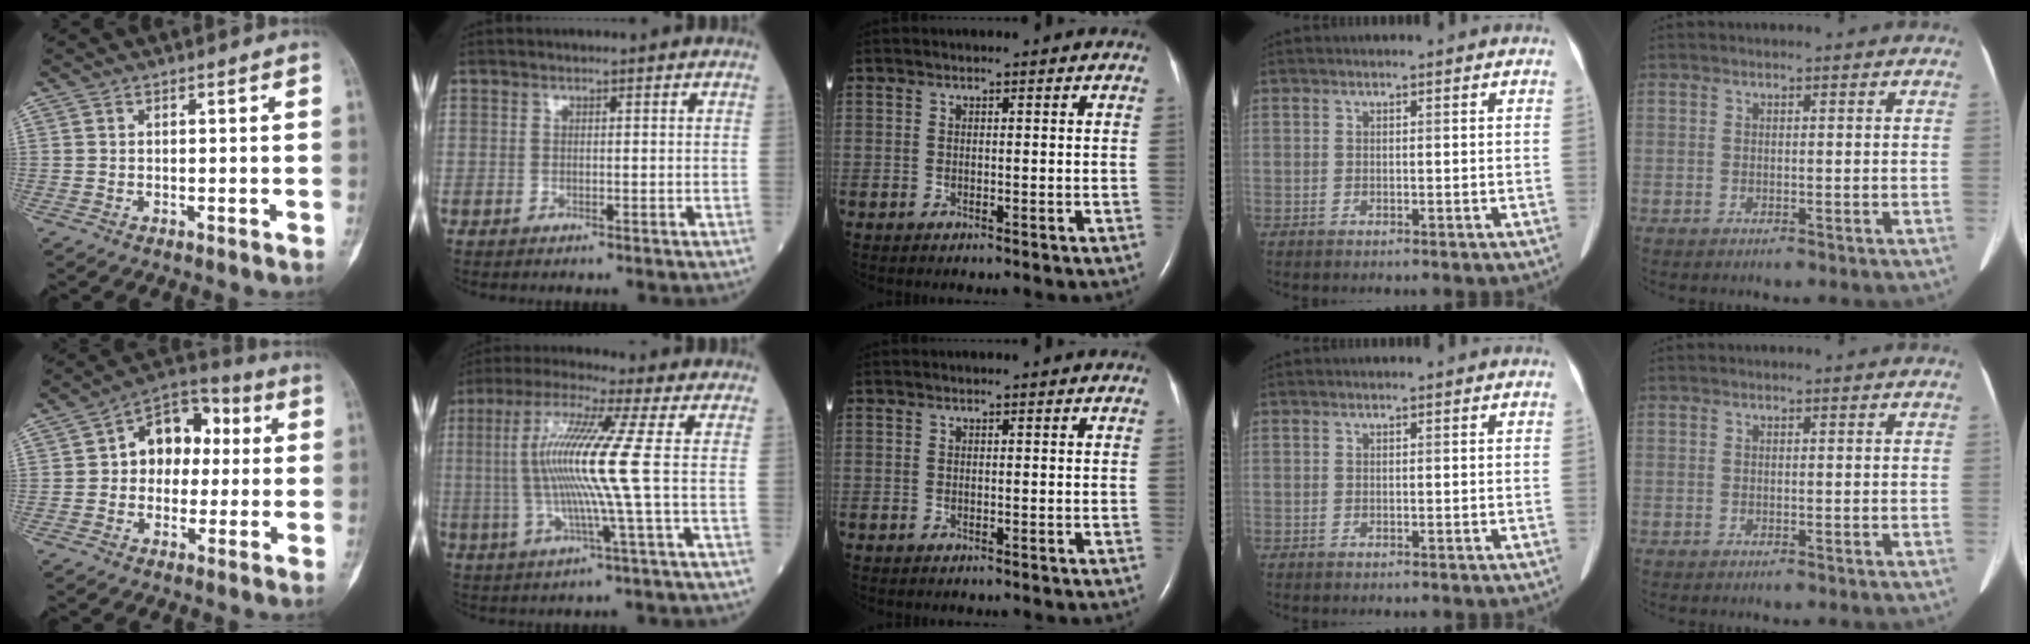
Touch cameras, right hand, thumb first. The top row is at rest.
{"thumb": {"total": 12.5, "force": [1.5, 9.2, 8.3], "torque": [-0.073, 0.030, 0.011]}, "index": {"total": 12.3, "force": [0.4, -1.7, 12.1], "torque": [-0.252, 0.002, 0.005]}}